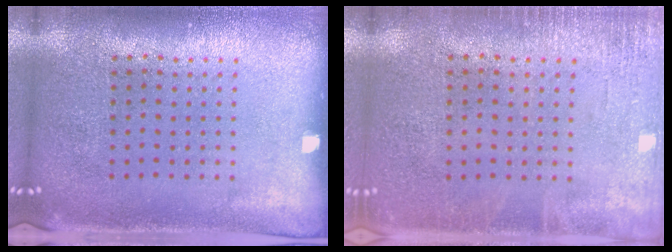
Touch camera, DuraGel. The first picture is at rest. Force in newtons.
{"total": 1.7, "press": 1.7, "slide": 0.3}